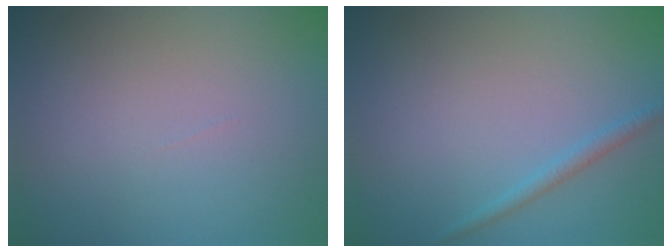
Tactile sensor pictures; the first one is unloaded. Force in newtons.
{"total": 1.2, "press": 1.1, "slide": 0.1}